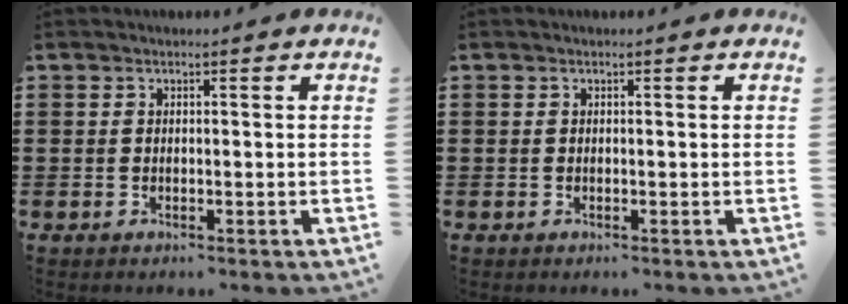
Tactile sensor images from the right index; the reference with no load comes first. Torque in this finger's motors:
{"motor_torque": [-0.71, 1.37, 0.00, -0.01]}